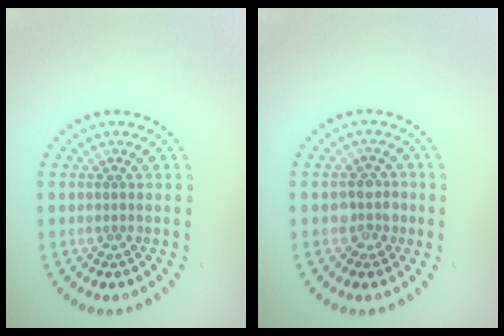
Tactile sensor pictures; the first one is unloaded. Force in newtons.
{"total": 2.2, "press": 2.0, "slide": 1.0}